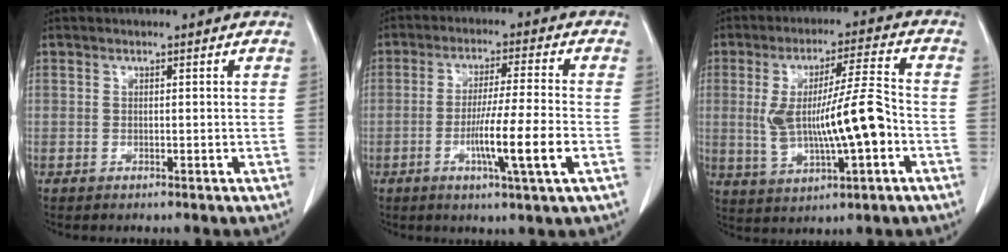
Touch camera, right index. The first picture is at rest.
{"total": 9.7, "force": [-3.0, -0.8, 9.2], "torque": [-0.163, -0.014, -0.055]}
{"total": 12.5, "force": [-1.6, 1.8, 12.3], "torque": [-0.231, 0.011, -0.020]}